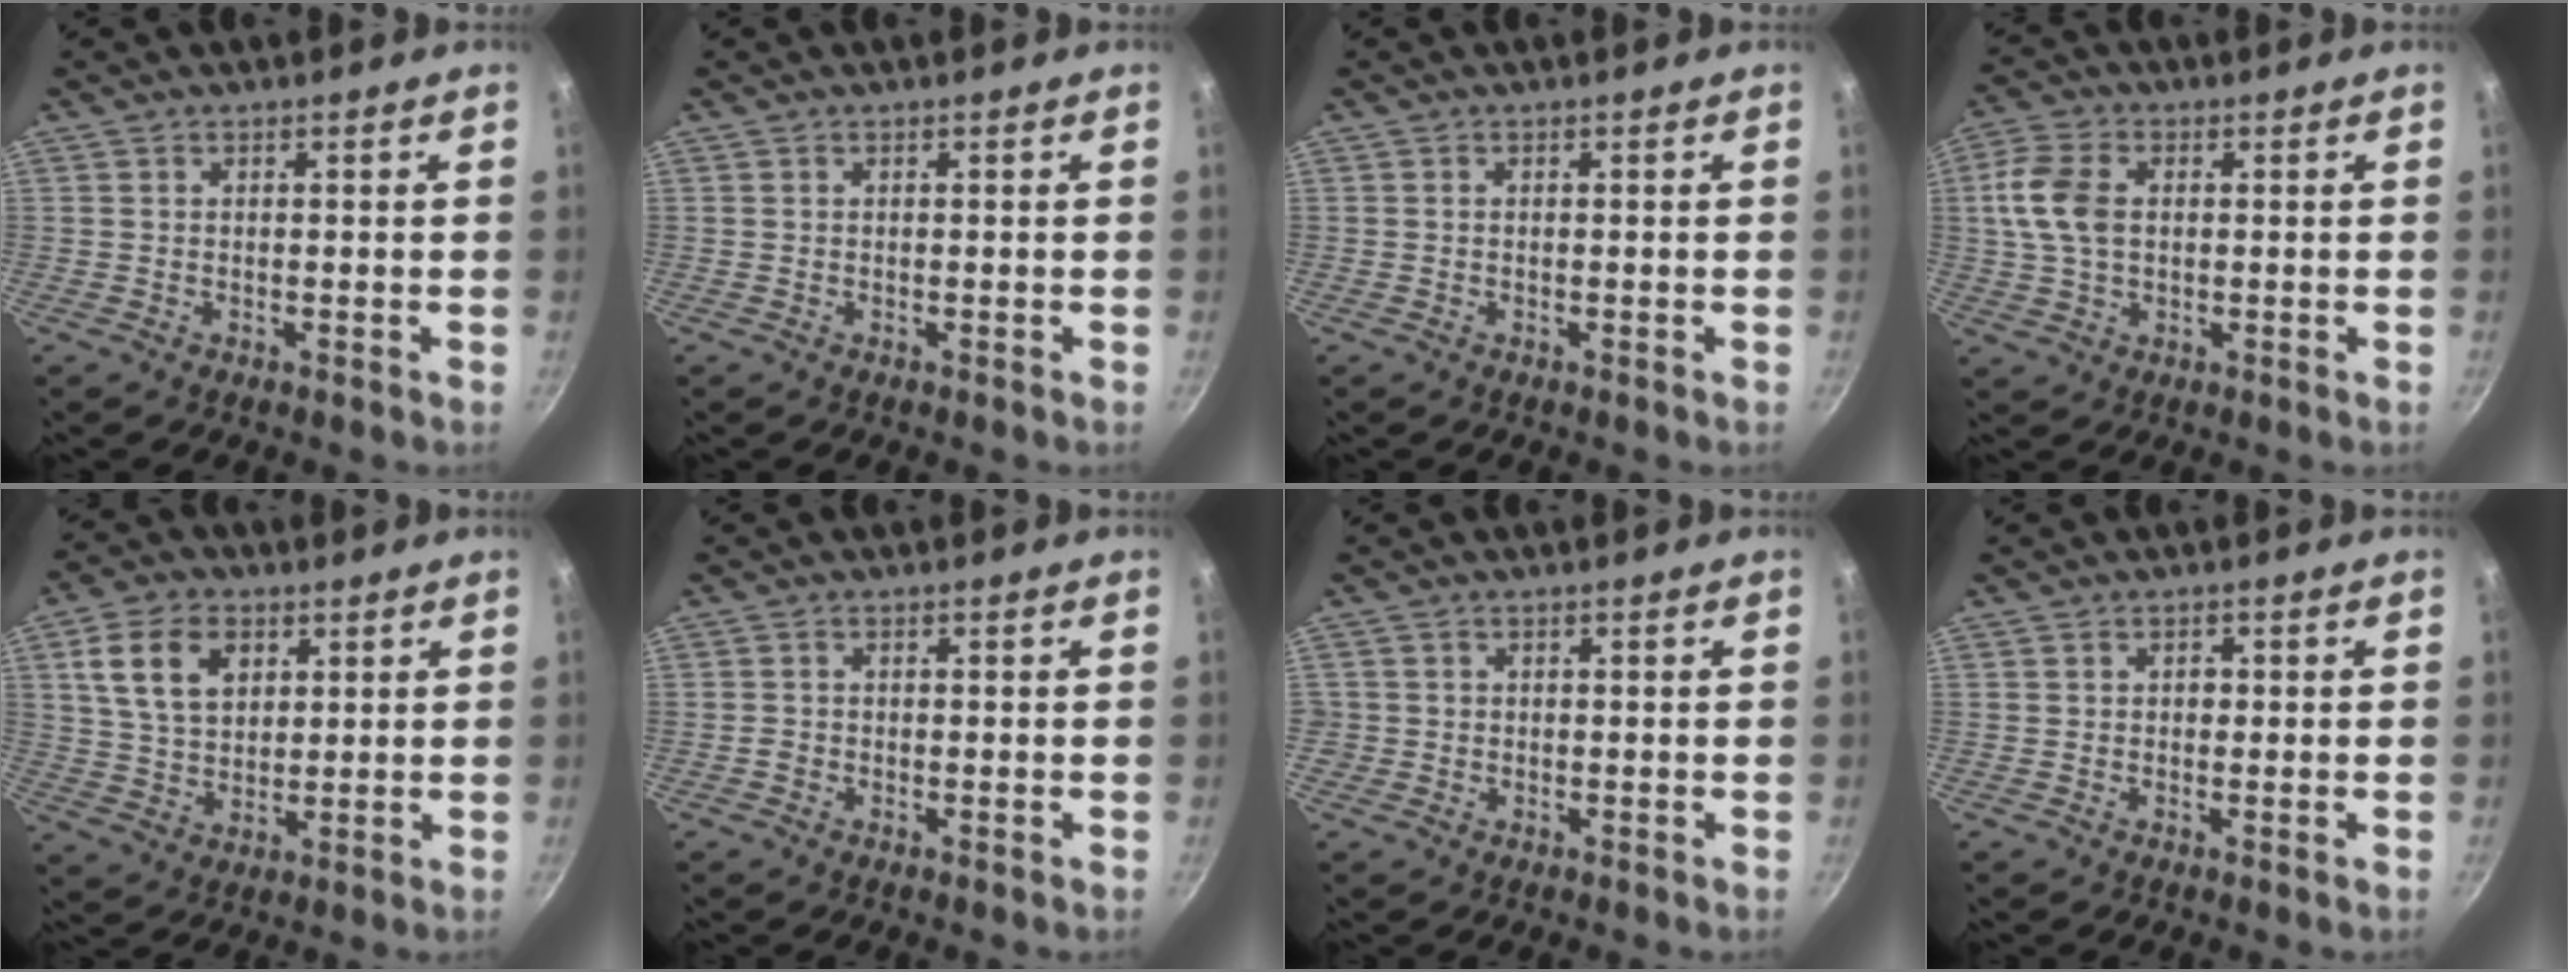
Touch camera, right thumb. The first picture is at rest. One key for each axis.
{"total": 0.0}
{"total": 0.0}
{"total": 8.9, "fx": 1.1, "fy": 5.9, "fz": 6.6, "tx": -0.132, "ty": 0.011, "tz": 0.015}
{"total": 10.9, "fx": 3.8, "fy": 7.6, "fz": 6.9, "tx": -0.104, "ty": -0.004, "tz": 0.070}
{"total": 0.9, "fx": -0.5, "fy": 0.7, "fz": 0.3, "tx": -0.008, "ty": 0.003, "tz": -0.014}
{"total": 1.5, "fx": -0.3, "fy": 1.5, "fz": 0.2, "tx": 0.005, "ty": 0.007, "tz": -0.003}
{"total": 1.5, "fx": -0.2, "fy": 1.1, "fz": 1.0, "tx": -0.015, "ty": 0.004, "tz": -0.006}